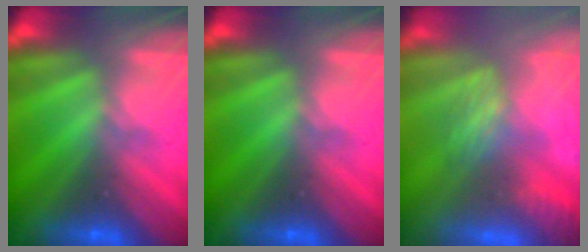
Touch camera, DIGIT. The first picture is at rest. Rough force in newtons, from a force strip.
{"total": 0.0}
{"total": 4.7}